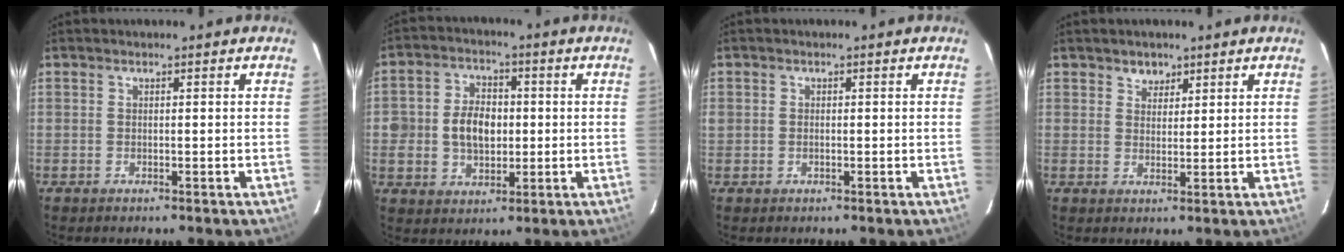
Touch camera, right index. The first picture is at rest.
{"total": 8.0, "force": [-0.1, 6.1, 5.3], "torque": [-0.105, 0.017, 0.006]}
{"total": 0.8, "force": [0.0, 0.7, 0.3], "torque": [-0.004, 0.001, -0.001]}
{"total": 2.7, "force": [1.8, 1.9, 0.5], "torque": [0.001, 0.004, 0.031]}